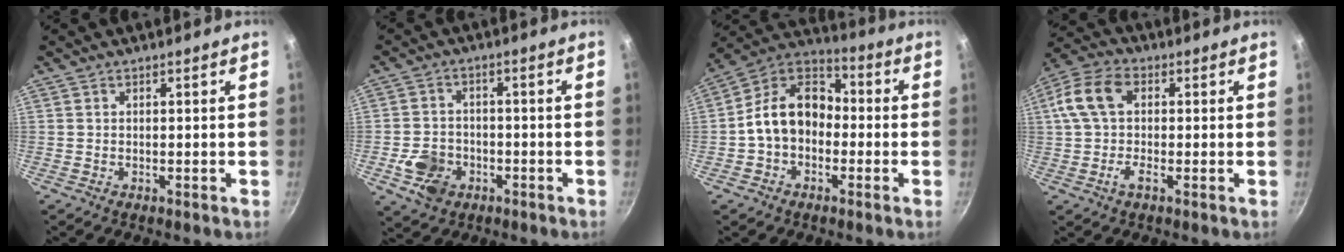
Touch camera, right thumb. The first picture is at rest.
{"total": 7.5, "force": [-2.8, 5.8, 3.7], "torque": [-0.054, 0.022, -0.050]}
{"total": 13.3, "force": [-1.8, 9.9, 8.7], "torque": [-0.110, 0.048, -0.053]}
{"total": 9.4, "force": [0.5, 6.1, 7.1], "torque": [-0.137, 0.026, -0.010]}